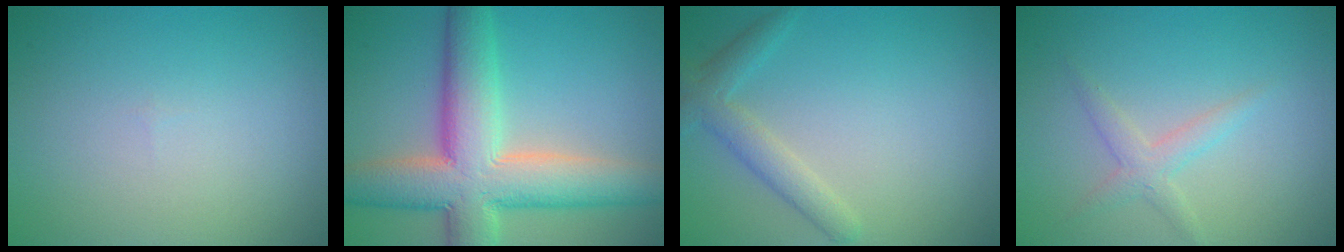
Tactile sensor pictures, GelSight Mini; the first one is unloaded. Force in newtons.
{"total": 10.2, "press": 10.2, "slide": 0.9}
{"total": 2.6, "press": 2.6, "slide": 0.1}
{"total": 1.8, "press": 1.8, "slide": 0.0}